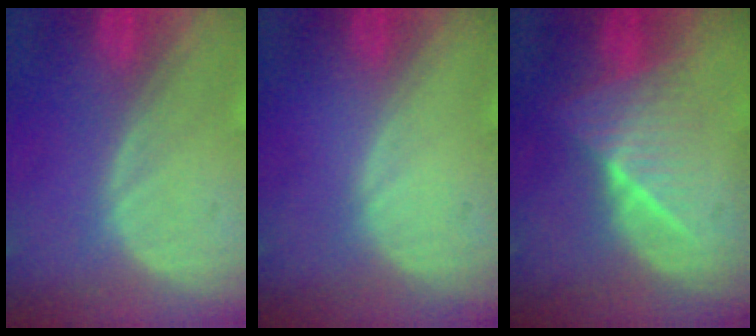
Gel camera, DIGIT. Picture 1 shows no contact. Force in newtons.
{"total": 0.0}
{"total": 6.3, "press": 5.6, "slide": 2.9}